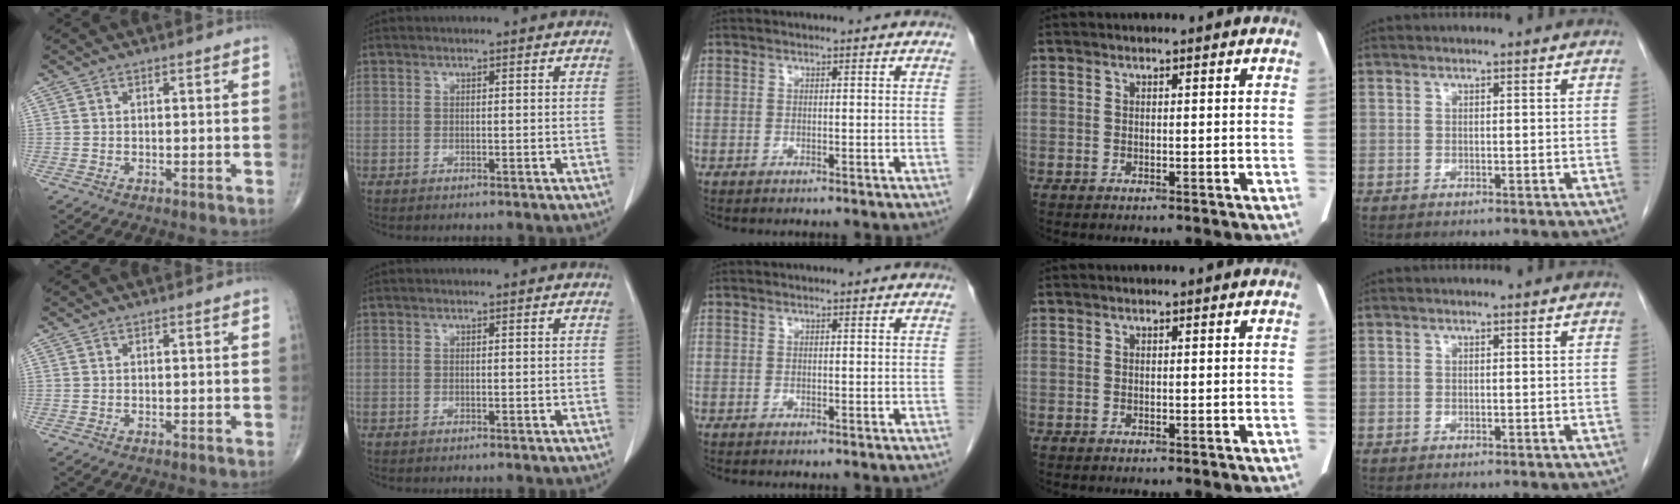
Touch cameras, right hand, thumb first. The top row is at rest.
{}